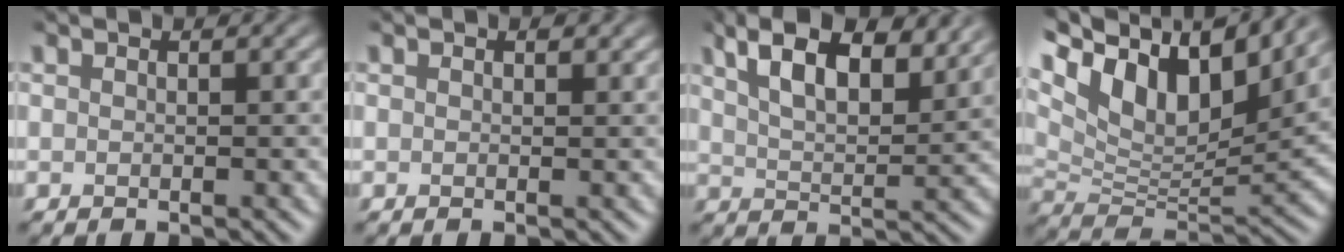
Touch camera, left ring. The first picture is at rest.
{"total": 0.8, "force": [0.4, 0.4, 0.5], "torque": [-0.005, 0.001, 0.007]}
{"total": 7.5, "force": [4.9, 2.7, 5.0], "torque": [-0.089, 0.009, 0.085]}
{"total": 11.7, "force": [7.3, 4.7, 7.8], "torque": [-0.137, 0.019, 0.130]}